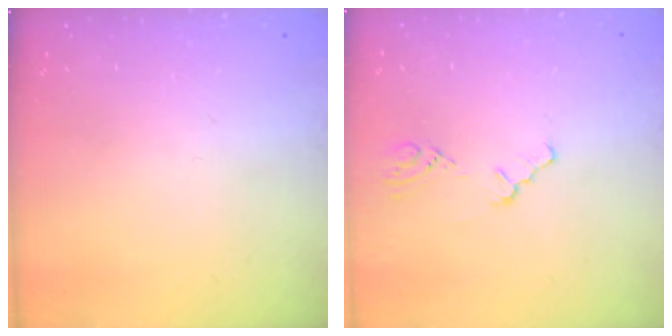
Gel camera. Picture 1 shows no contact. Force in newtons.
{"total": 1.3, "press": 1.3, "slide": 0.2}